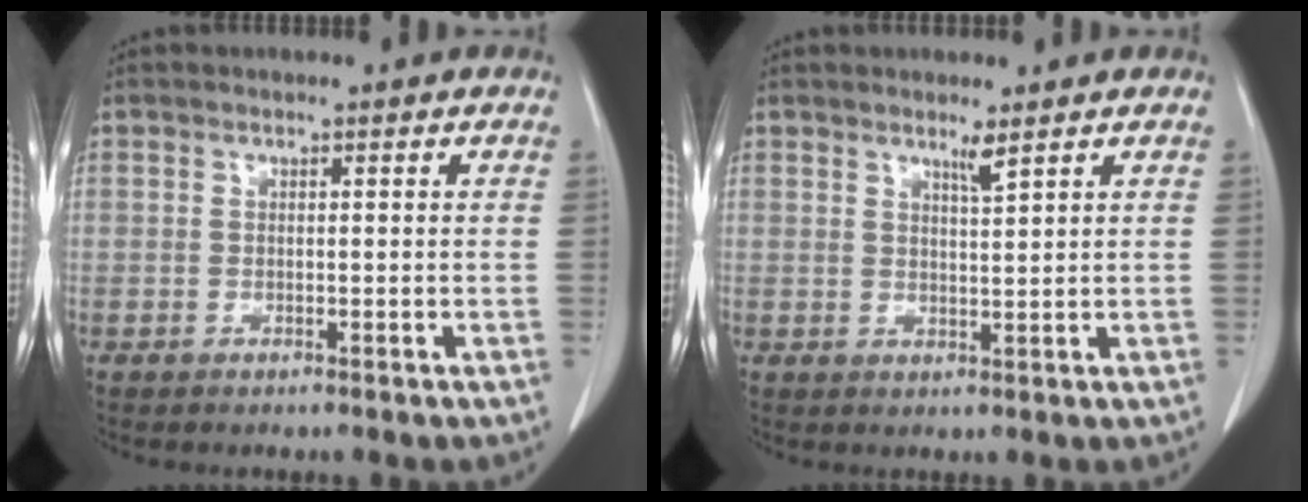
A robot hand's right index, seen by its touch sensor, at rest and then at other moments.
{"total": 2.1, "force": [1.6, -0.3, 1.4], "torque": [-0.025, -0.009, 0.031]}